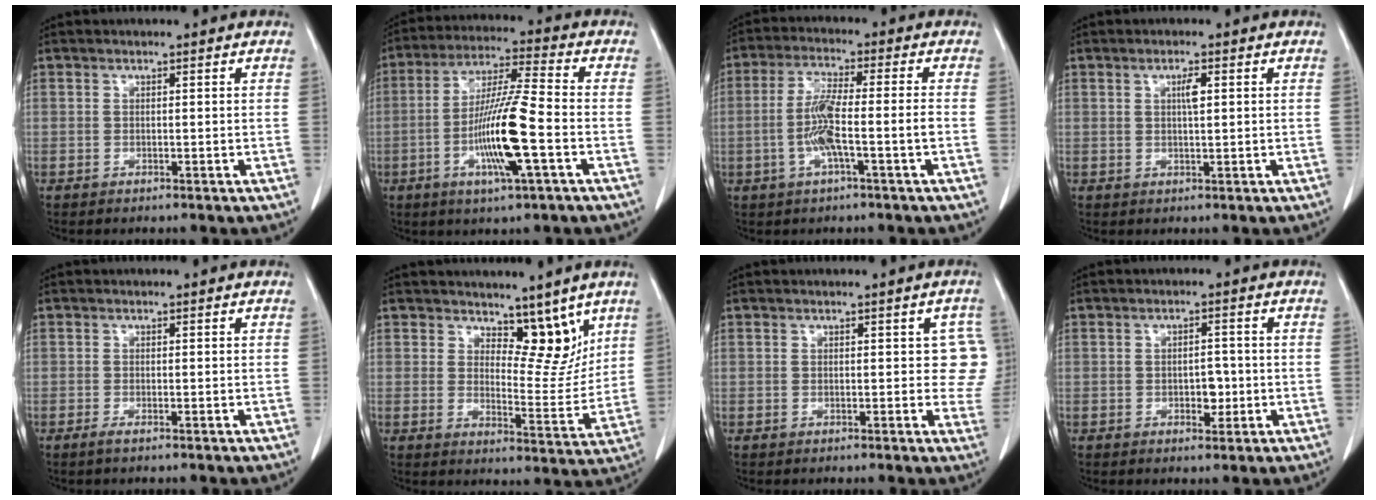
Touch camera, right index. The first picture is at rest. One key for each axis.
{"total": 12.9, "fx": -3.7, "fy": 0.2, "fz": 12.4, "tx": -0.243, "ty": -0.008, "tz": -0.071}
{"total": 7.2, "fx": -2.0, "fy": 0.1, "fz": 6.9, "tx": -0.144, "ty": 0.010, "tz": -0.036}
{"total": 2.0, "fx": 0.6, "fy": 0.4, "fz": 1.9, "tx": -0.034, "ty": 0.001, "tz": 0.010}
{"total": 0.8, "fx": -0.6, "fy": -0.1, "fz": 0.6, "tx": -0.013, "ty": -0.002, "tz": -0.013}
{"total": 7.3, "fx": 5.3, "fy": 3.3, "fz": 3.9, "tx": -0.036, "ty": -0.012, "tz": 0.085}
{"total": 4.6, "fx": 0.9, "fy": 2.8, "fz": 3.5, "tx": -0.010, "ty": 0.010, "tz": 0.004}
{"total": 2.9, "fx": -0.6, "fy": 1.6, "fz": 2.3, "tx": -0.034, "ty": 0.003, "tz": -0.002}